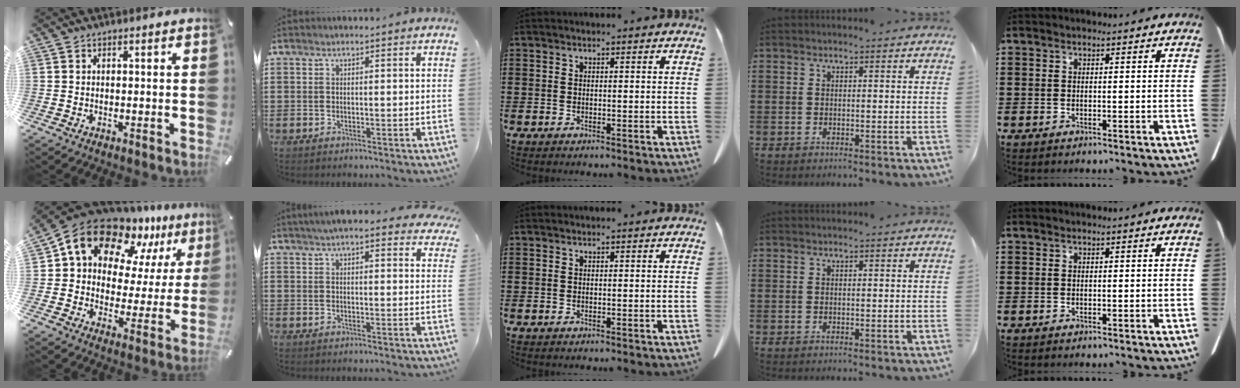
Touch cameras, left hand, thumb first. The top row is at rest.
{"thumb": {"total": 15.5, "force": [11.1, 9.4, 5.4], "torque": [-0.103, -0.091, 0.193]}, "index": {"total": 5.2, "force": [4.5, 0.7, 2.3], "torque": [-0.059, -0.004, 0.083]}}